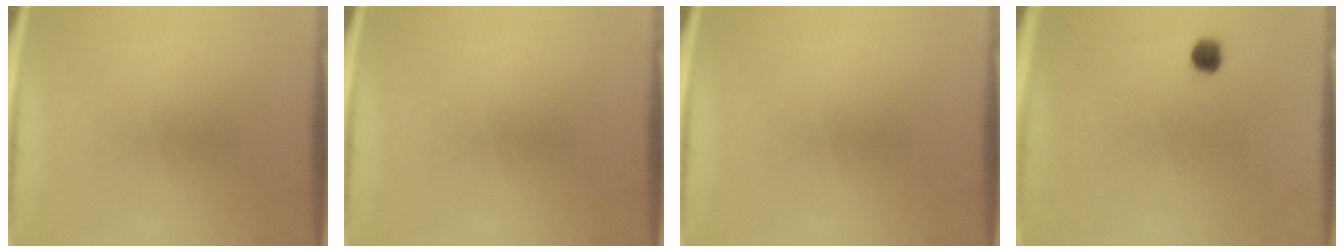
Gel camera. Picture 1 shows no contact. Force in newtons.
{"total": 0.0}
{"total": 0.0}
{"total": 1.8}